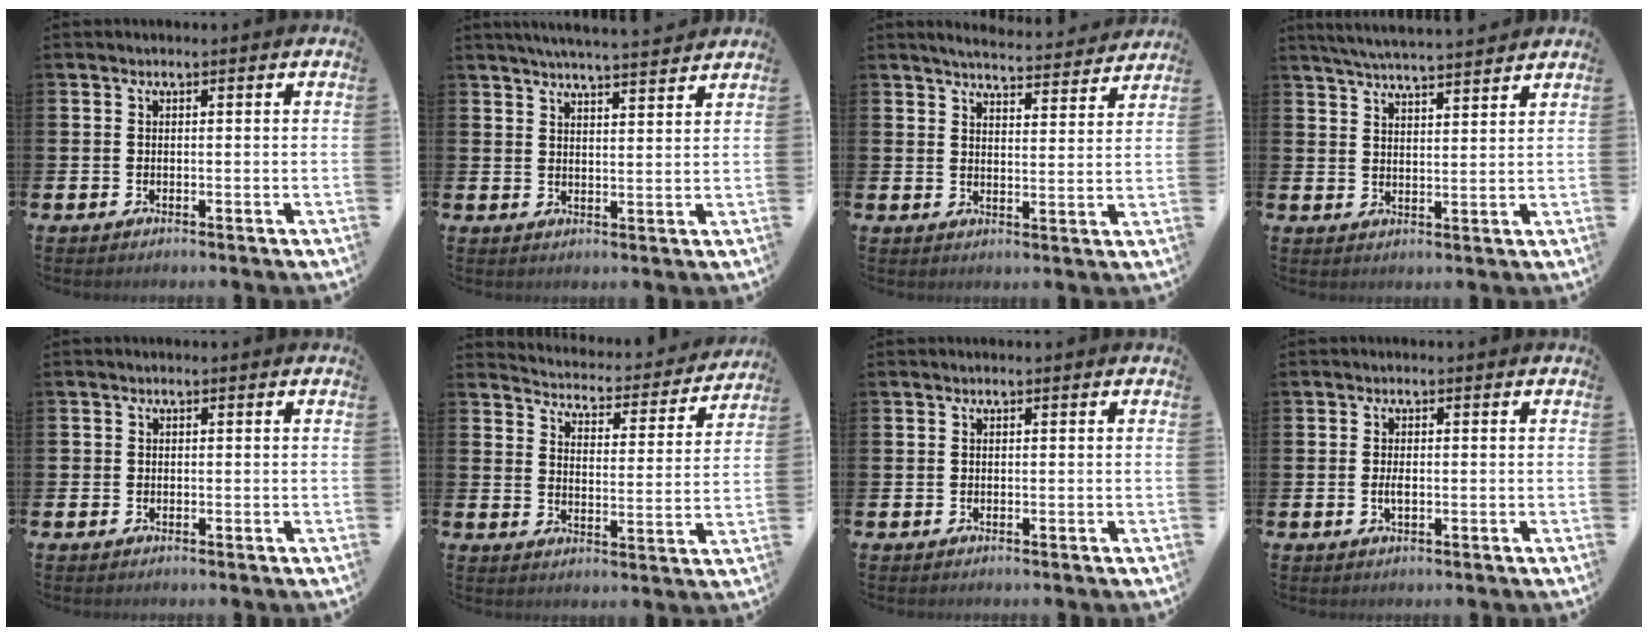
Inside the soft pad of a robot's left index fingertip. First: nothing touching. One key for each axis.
{"total": 4.9, "fx": 4.8, "fy": -0.5, "fz": 1.0, "tx": -0.030, "ty": -0.025, "tz": 0.085}
{"total": 5.1, "fx": 5.0, "fy": 0.2, "fz": 0.8, "tx": -0.028, "ty": -0.038, "tz": 0.087}
{"total": 5.1, "fx": 5.1, "fy": -0.1, "fz": 0.9, "tx": -0.038, "ty": -0.025, "tz": 0.091}
{"total": 0.5, "fx": -0.1, "fy": 0.5, "fz": 0.1, "tx": 0.004, "ty": 0.002, "tz": -0.005}
{"total": 4.3, "fx": 4.2, "fy": 0.8, "fz": 0.6, "tx": -0.038, "ty": -0.038, "tz": 0.067}
{"total": 0.0}
{"total": 1.6, "fx": -0.1, "fy": 0.6, "fz": 1.4, "tx": -0.022, "ty": -0.001, "tz": -0.004}